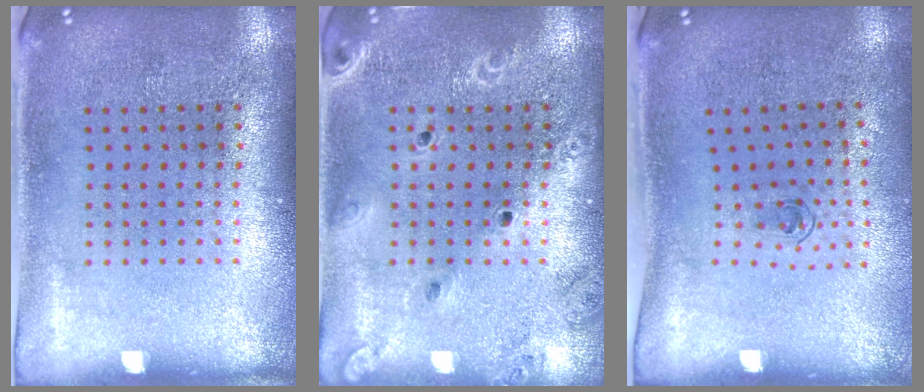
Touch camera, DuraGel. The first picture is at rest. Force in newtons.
{"total": 1.9, "press": 1.8, "slide": 0.7}
{"total": 0.6, "press": 0.4, "slide": 0.5}